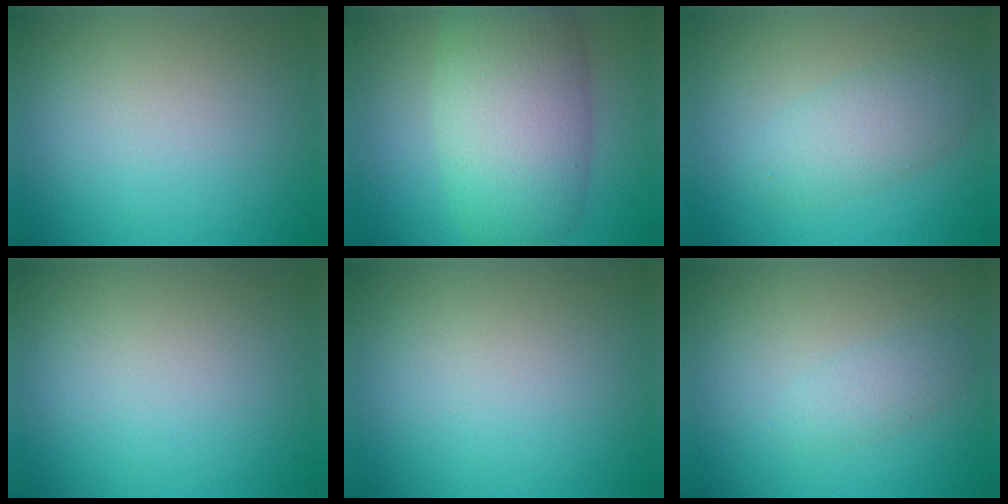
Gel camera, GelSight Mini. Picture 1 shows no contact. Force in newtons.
{"total": 9.2, "press": 9.1, "slide": 0.4}
{"total": 3.2, "press": 3.2, "slide": 0.1}
{"total": 0.0}
{"total": 0.0}
{"total": 1.5, "press": 1.5, "slide": 0.1}